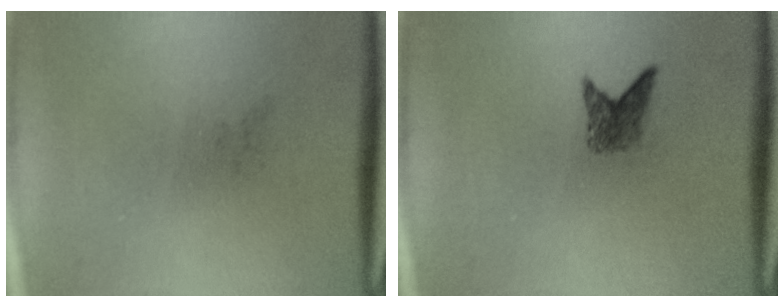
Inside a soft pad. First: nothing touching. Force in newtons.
{"total": 1.9}